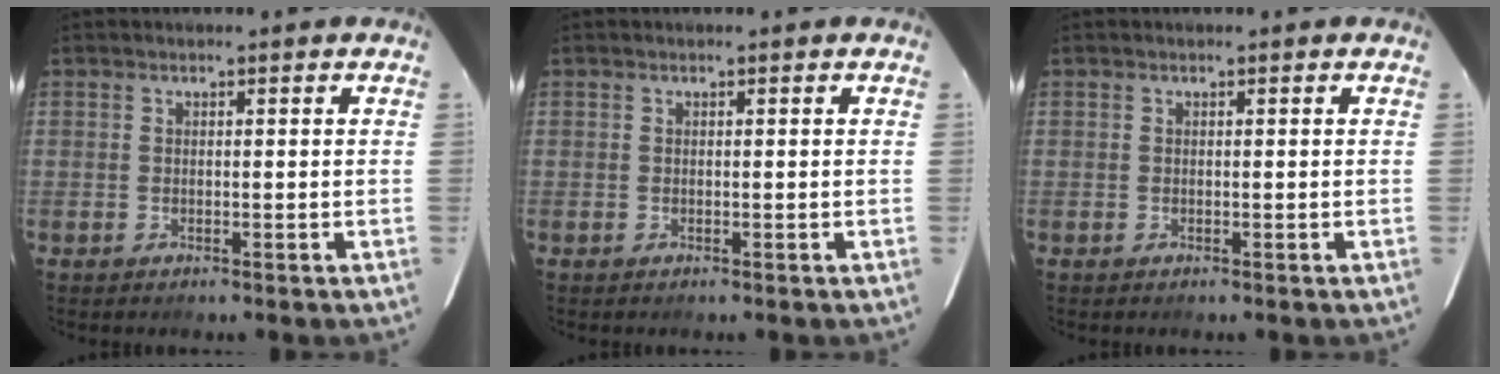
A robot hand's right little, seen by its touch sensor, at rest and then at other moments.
{"total": 0.0}
{"total": 0.0}